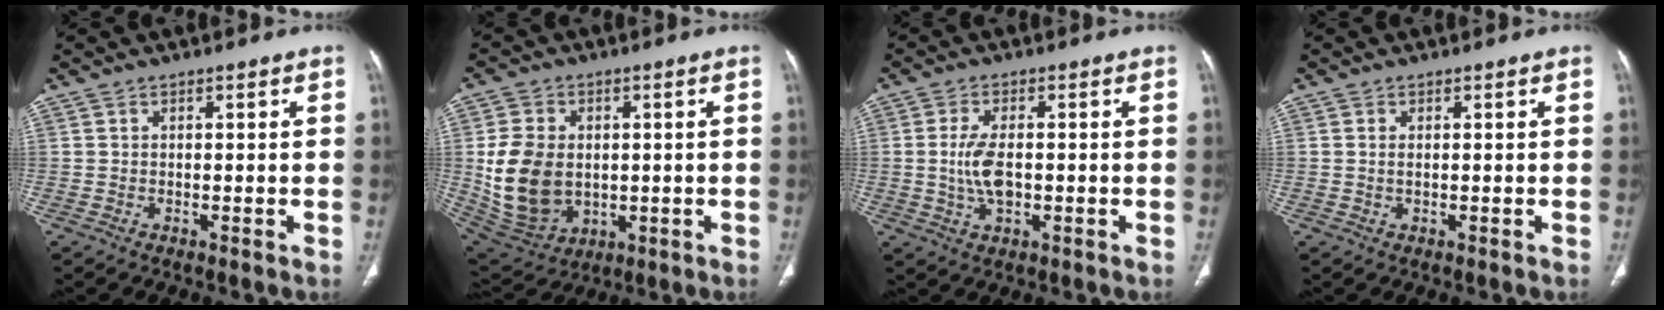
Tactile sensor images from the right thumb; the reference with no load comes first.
{"total": 15.1, "force": [0.2, 11.2, 10.1], "torque": [-0.177, -0.008, 0.029]}
{"total": 6.2, "force": [-0.3, 3.0, 5.4], "torque": [-0.114, -0.002, -0.007]}
{"total": 0.9, "force": [0.2, 0.4, 0.8], "torque": [-0.019, -0.001, 0.004]}